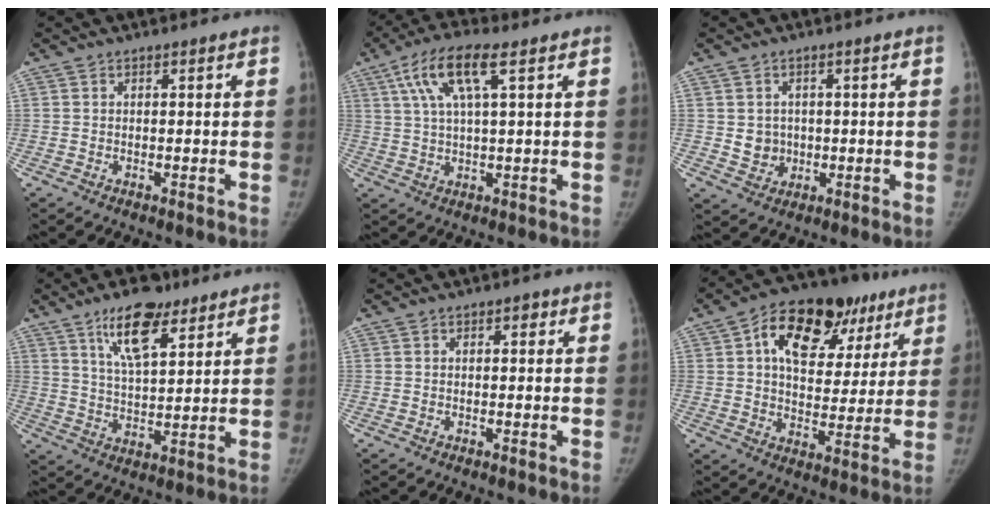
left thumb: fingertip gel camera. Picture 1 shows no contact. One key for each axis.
{"total": 9.9, "fx": 4.1, "fy": 2.3, "fz": 8.6, "tx": -0.186, "ty": 0.010, "tz": 0.077}
{"total": 4.2, "fx": 0.0, "fy": 3.9, "fz": 1.5, "tx": -0.003, "ty": 0.002, "tz": 0.008}
{"total": 11.4, "fx": 7.1, "fy": 4.5, "fz": 7.7, "tx": -0.111, "ty": -0.038, "tz": 0.124}
{"total": 1.0, "fx": 0.3, "fy": 0.6, "fz": 0.7, "tx": -0.001, "ty": 0.002, "tz": 0.001}
{"total": 21.5, "fx": 10.0, "fy": 12.8, "fz": 14.1, "tx": -0.165, "ty": 0.013, "tz": 0.149}